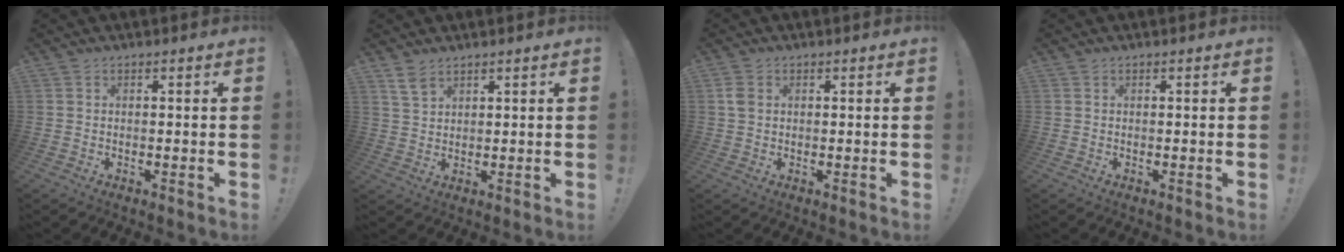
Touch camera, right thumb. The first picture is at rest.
{"total": 4.7, "force": [3.4, 2.3, 2.3], "torque": [-0.038, -0.017, 0.063]}
{"total": 3.1, "force": [0.9, 2.3, 2.0], "torque": [-0.039, 0.007, 0.018]}
{"total": 0.0}